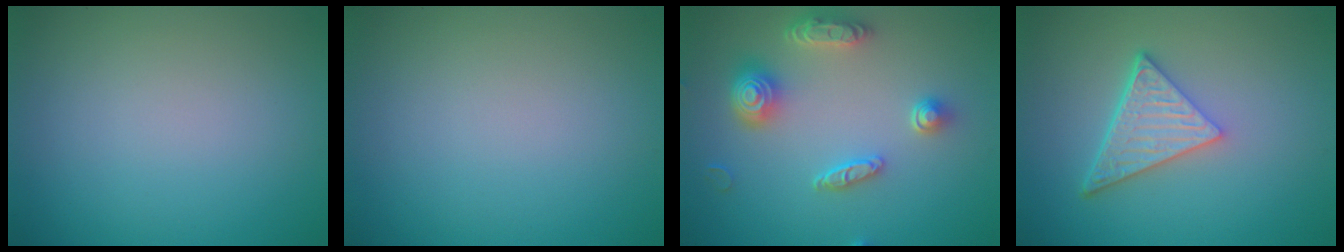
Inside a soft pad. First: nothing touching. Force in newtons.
{"total": 0.0}
{"total": 4.7, "press": 3.9, "slide": 2.5}
{"total": 5.0, "press": 3.5, "slide": 3.6}